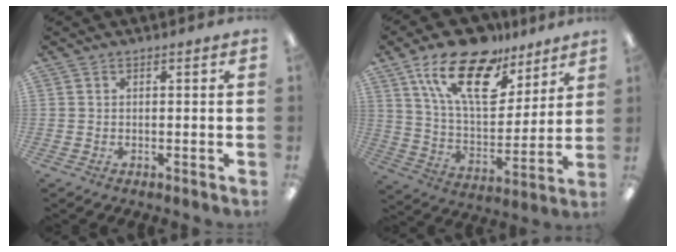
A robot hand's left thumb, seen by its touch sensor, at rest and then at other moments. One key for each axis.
{"total": 20.5, "fx": 12.8, "fy": 9.8, "fz": 12.7, "tx": -0.228, "ty": -0.060, "tz": 0.226}